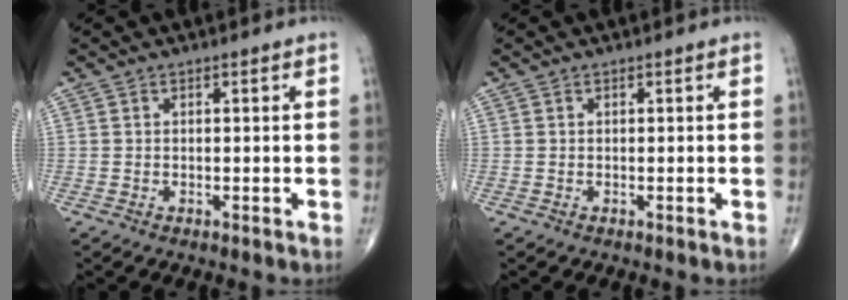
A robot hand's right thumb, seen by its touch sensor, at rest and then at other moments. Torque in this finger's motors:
{"motor_torque": [0.00, 0.00, 0.00, 0.00, 0.00]}